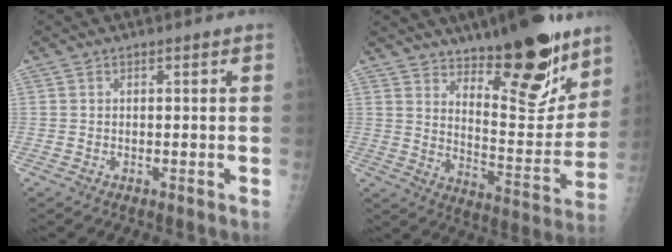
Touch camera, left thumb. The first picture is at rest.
{"total": 19.1, "force": [12.7, 6.8, 12.5], "torque": [-0.128, -0.101, 0.198]}